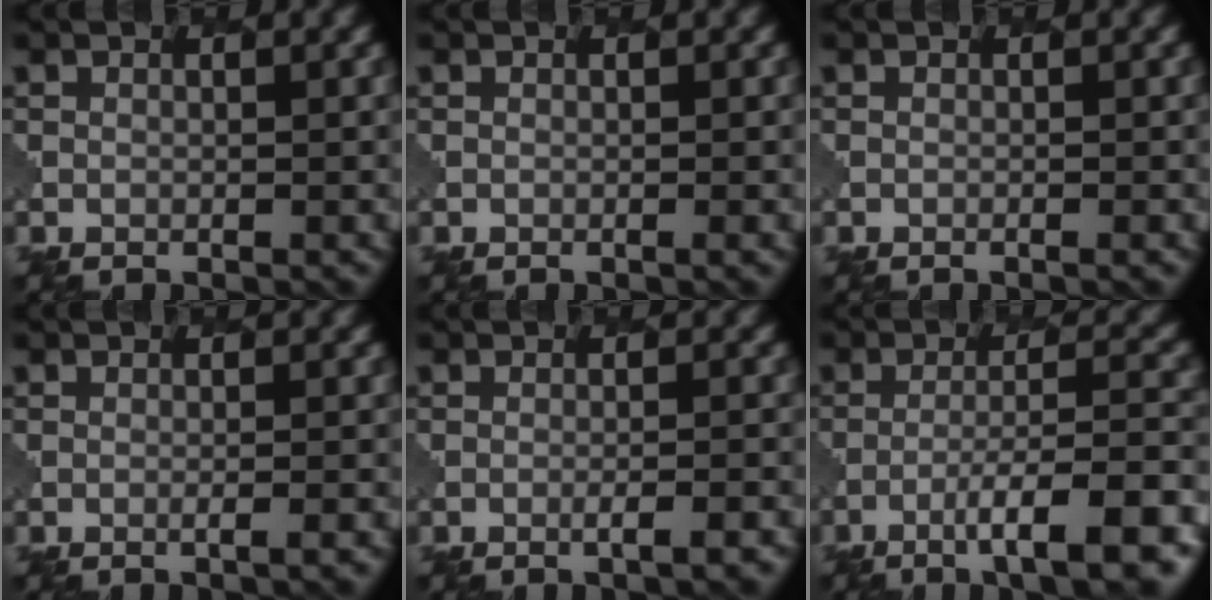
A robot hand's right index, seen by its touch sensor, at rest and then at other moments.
{"total": 0.6, "force": [-0.1, 0.1, 0.5], "torque": [-0.003, 0.001, -0.002]}
{"total": 0.6, "force": [-0.3, 0.2, 0.5], "torque": [-0.001, 0.000, -0.006]}
{"total": 1.2, "force": [-0.4, 0.3, 1.1], "torque": [-0.007, 0.004, -0.009]}
{"total": 2.1, "force": [-0.9, 0.4, 1.8], "torque": [-0.019, 0.007, -0.019]}
{"total": 8.7, "force": [-4.5, 1.7, 7.2], "torque": [-0.103, 0.008, -0.069]}